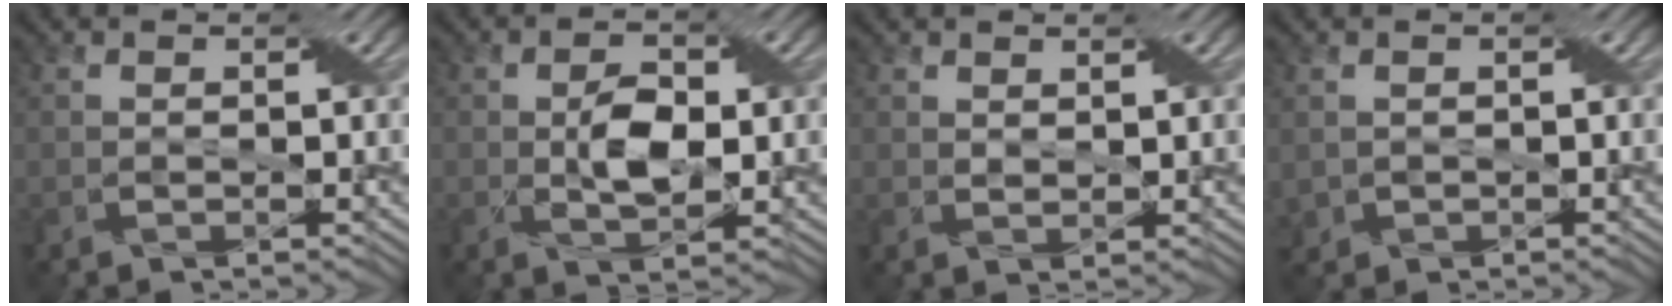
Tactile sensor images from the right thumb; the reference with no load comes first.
{"total": 4.3, "force": [0.1, 2.2, 3.7], "torque": [-0.075, -0.001, 0.004]}
{"total": 1.2, "force": [1.1, 0.5, 0.3], "torque": [-0.011, -0.003, 0.023]}
{"total": 1.7, "force": [-0.2, 1.6, 0.6], "torque": [-0.023, -0.009, -0.004]}